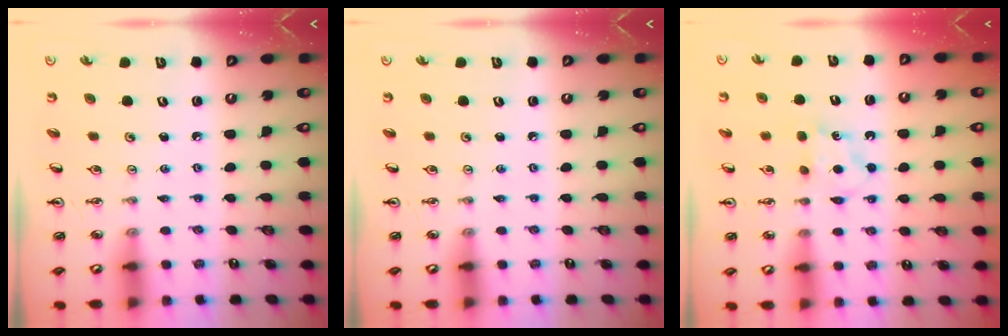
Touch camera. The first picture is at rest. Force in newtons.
{"total": 0.0}
{"total": 5.3, "press": 5.2, "slide": 0.6}